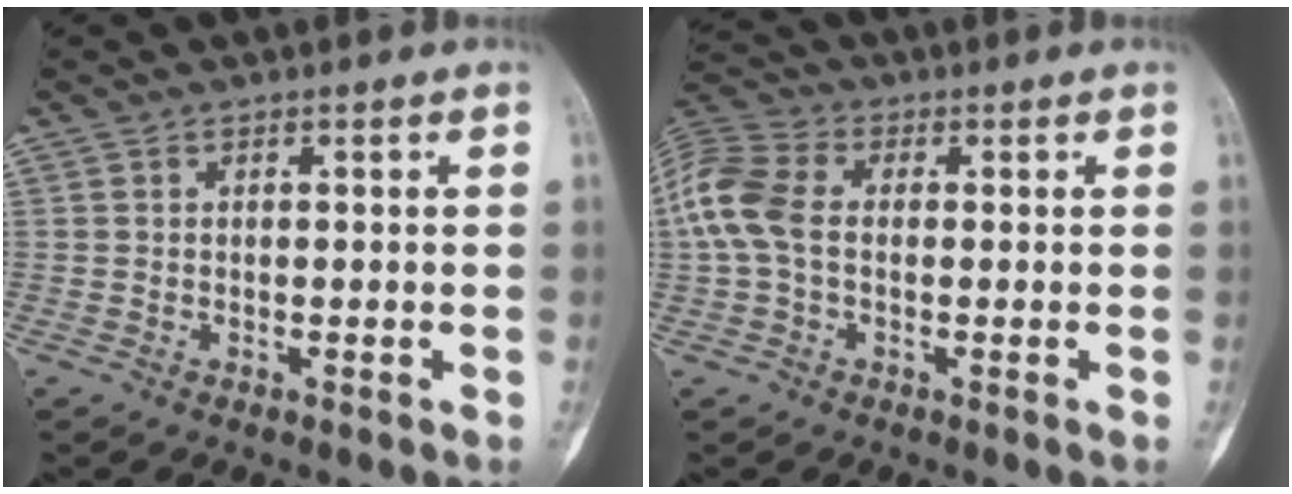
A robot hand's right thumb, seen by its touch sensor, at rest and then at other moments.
{"total": 10.0, "force": [0.0, 6.8, 7.3], "torque": [-0.164, 0.023, -0.011]}